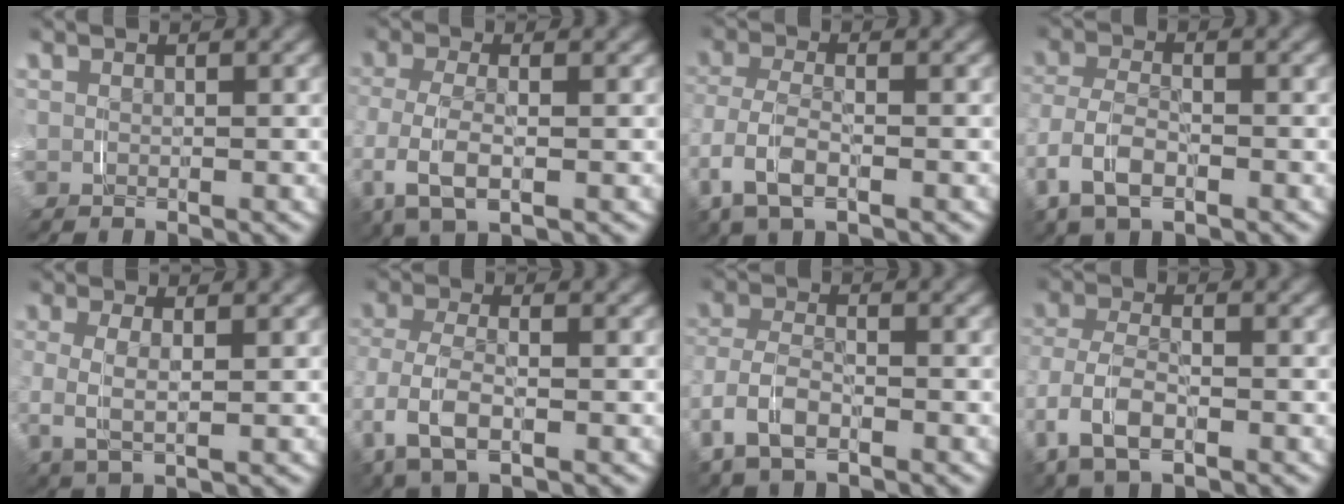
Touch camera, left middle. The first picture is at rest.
{"total": 4.9, "force": [-1.0, 2.4, 4.1], "torque": [-0.106, -0.007, -0.012]}
{"total": 4.5, "force": [-1.5, 2.4, 3.5], "torque": [-0.095, -0.011, -0.020]}
{"total": 4.7, "force": [-1.6, 3.0, 3.2], "torque": [-0.087, -0.011, -0.025]}
{"total": 3.7, "force": [0.2, 1.6, 3.3], "torque": [-0.082, -0.007, 0.013]}
{"total": 4.8, "force": [-1.4, 2.5, 3.9], "torque": [-0.100, -0.009, -0.018]}
{"total": 4.2, "force": [-1.7, 2.7, 2.8], "torque": [-0.077, -0.010, -0.026]}
{"total": 4.9, "force": [-1.5, 3.0, 3.6], "torque": [-0.095, -0.011, -0.021]}